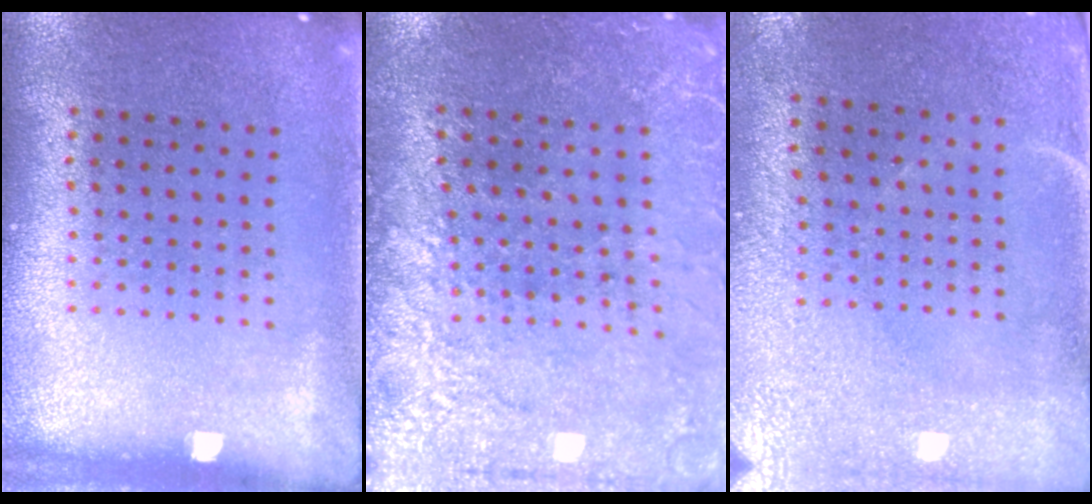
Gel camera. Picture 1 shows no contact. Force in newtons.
{"total": 2.8, "press": 2.8, "slide": 0.1}
{"total": 2.9, "press": 2.5, "slide": 1.6}